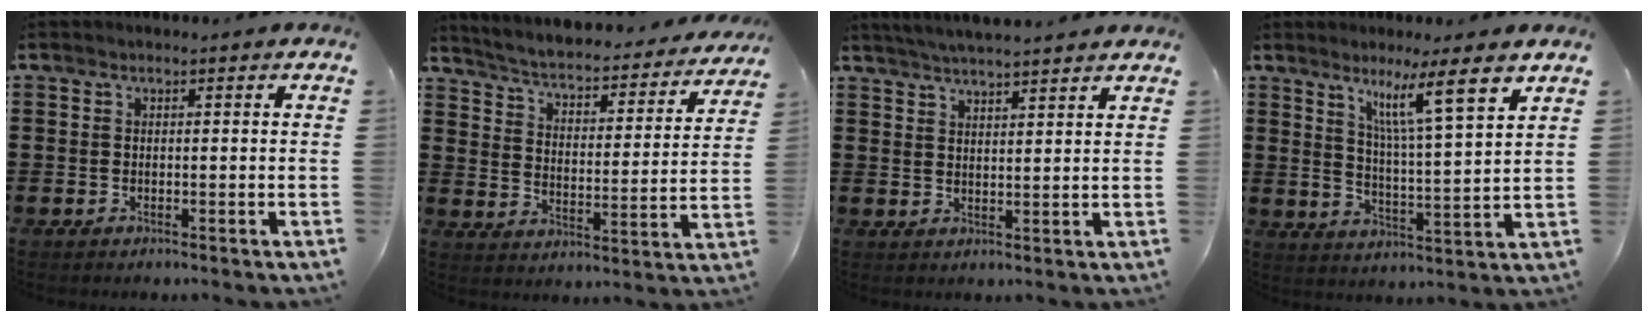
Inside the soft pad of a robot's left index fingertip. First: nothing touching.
{"total": 3.0, "force": [2.8, -0.2, 1.1], "torque": [-0.041, -0.034, 0.036]}
{"total": 3.4, "force": [3.3, -0.6, 0.6], "torque": [-0.023, -0.013, 0.058]}
{"total": 8.7, "force": [5.8, 0.1, 6.5], "torque": [-0.119, -0.034, 0.092]}